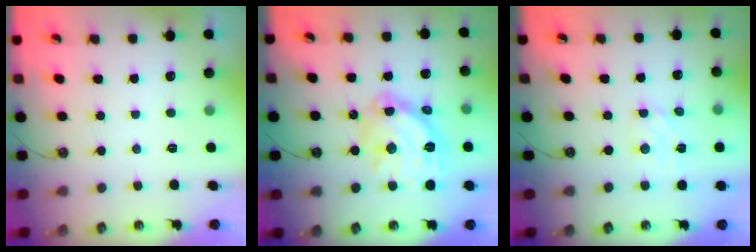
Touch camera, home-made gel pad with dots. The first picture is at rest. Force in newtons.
{"total": 17.6, "press": 17.6, "slide": 1.6}
{"total": 2.5, "press": 2.5, "slide": 0.3}